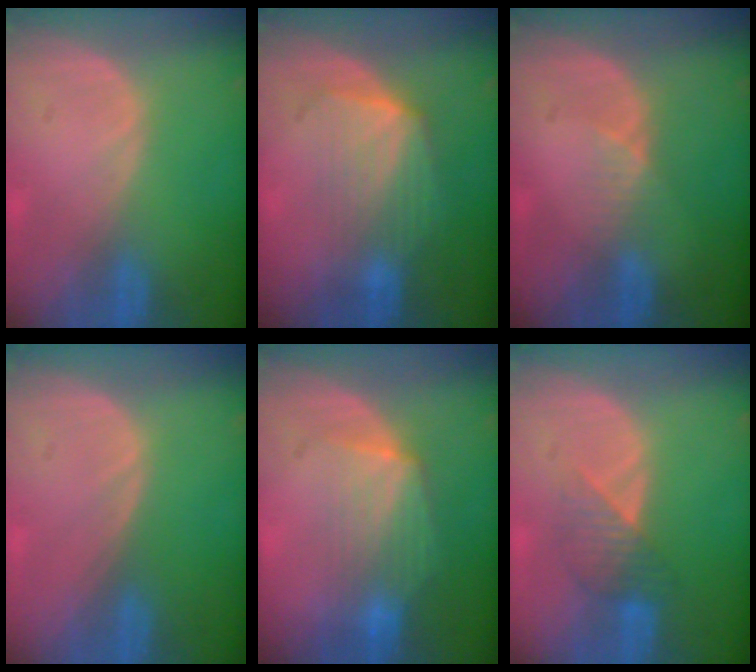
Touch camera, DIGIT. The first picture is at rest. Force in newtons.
{"total": 7.2, "press": 6.5, "slide": 3.0}
{"total": 2.3, "press": 1.8, "slide": 1.4}
{"total": 0.0}
{"total": 7.0, "press": 6.5, "slide": 2.5}
{"total": 4.1, "press": 3.8, "slide": 1.4}